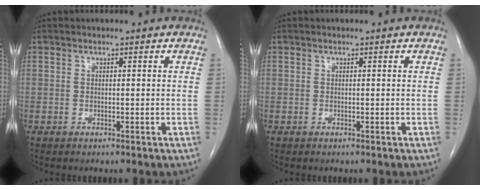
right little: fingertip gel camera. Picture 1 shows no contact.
{"total": 0.0}